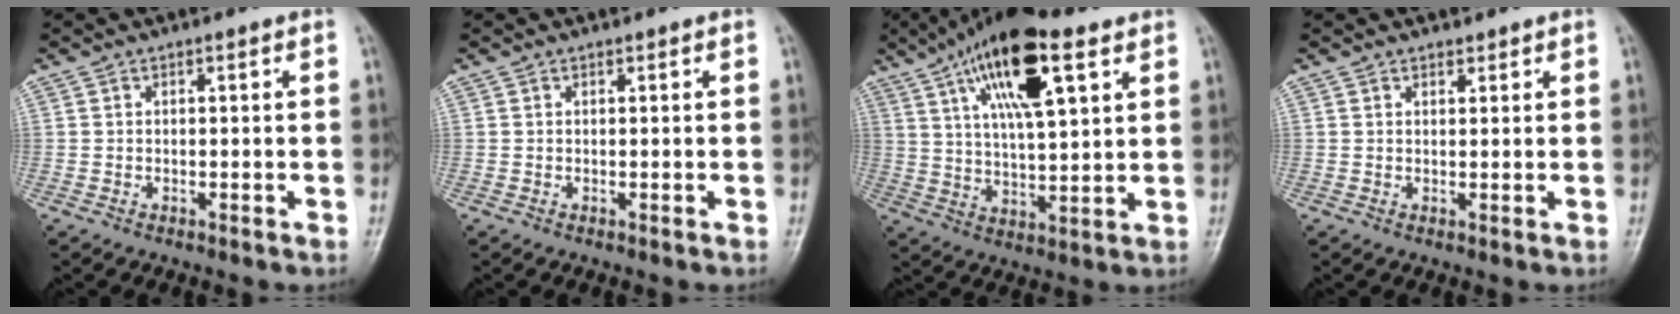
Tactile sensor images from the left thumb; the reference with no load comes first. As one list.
[{"total": 0.0}, {"total": 17.7, "force": [8.7, 5.9, 14.2], "torque": [-0.226, -0.011, 0.149]}, {"total": 1.2, "force": [1.0, 0.6, 0.2], "torque": [0.005, -0.007, 0.013]}]